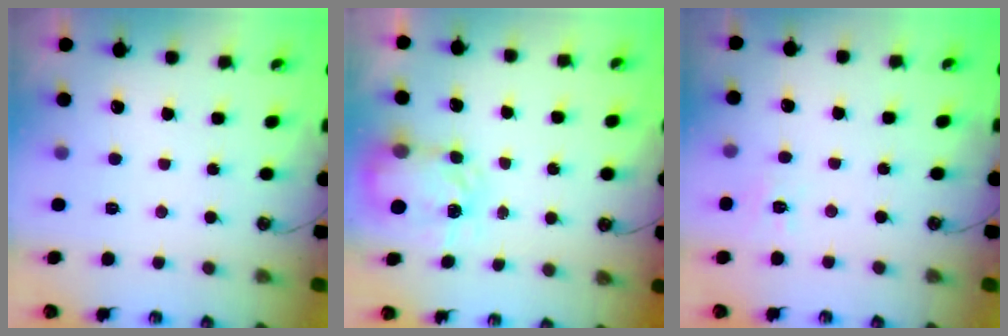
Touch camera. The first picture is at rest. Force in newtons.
{"total": 4.9, "press": 4.9, "slide": 0.6}
{"total": 6.9, "press": 6.9, "slide": 0.7}